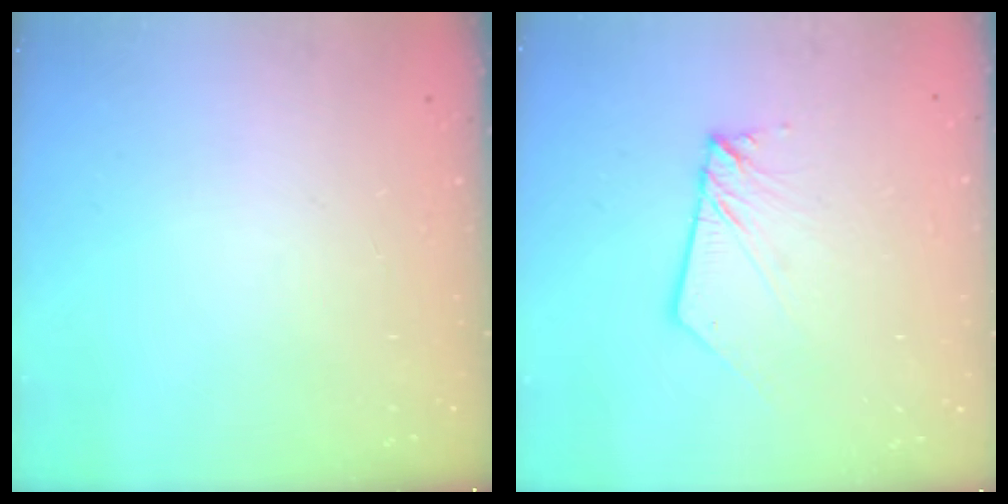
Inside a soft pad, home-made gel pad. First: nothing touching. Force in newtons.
{"total": 5.5, "press": 5.4, "slide": 0.8}